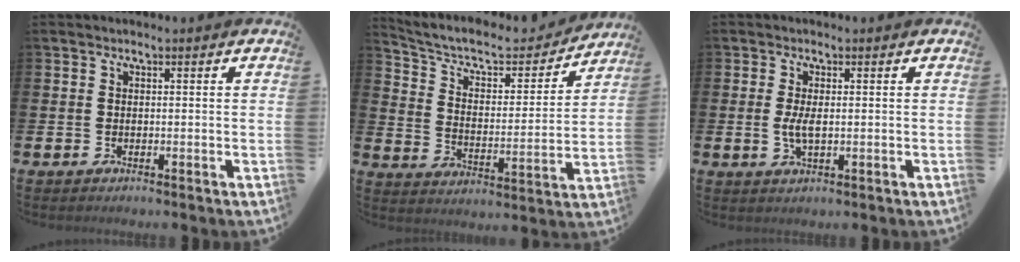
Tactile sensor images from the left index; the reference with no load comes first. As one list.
[{"total": 7.7, "force": [6.8, 2.7, 2.6], "torque": [-0.077, -0.047, 0.111]}, {"total": 2.6, "force": [0.2, 1.0, 2.4], "torque": [-0.032, -0.003, -0.001]}]